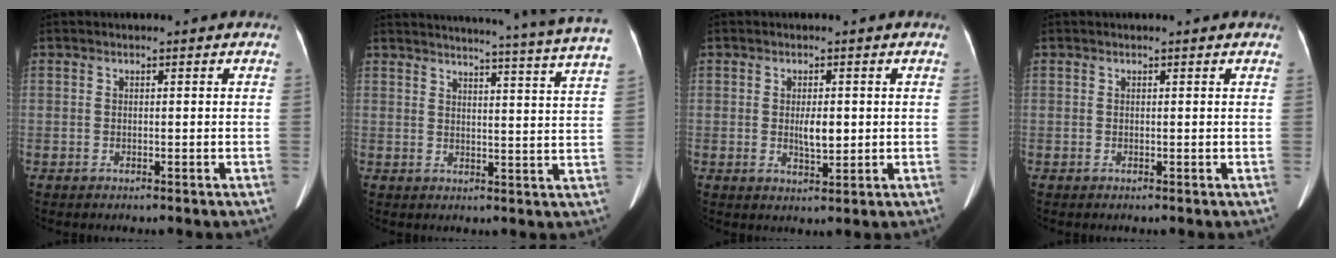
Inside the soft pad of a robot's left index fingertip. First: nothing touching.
{"total": 23.0, "force": [21.1, -1.8, 9.0], "torque": [-0.133, -0.072, 0.244]}
{"total": 3.2, "force": [0.2, 1.3, 2.9], "torque": [-0.051, -0.004, 0.006]}
{"total": 0.8, "force": [0.7, 0.1, 0.2], "torque": [-0.007, 0.001, 0.002]}